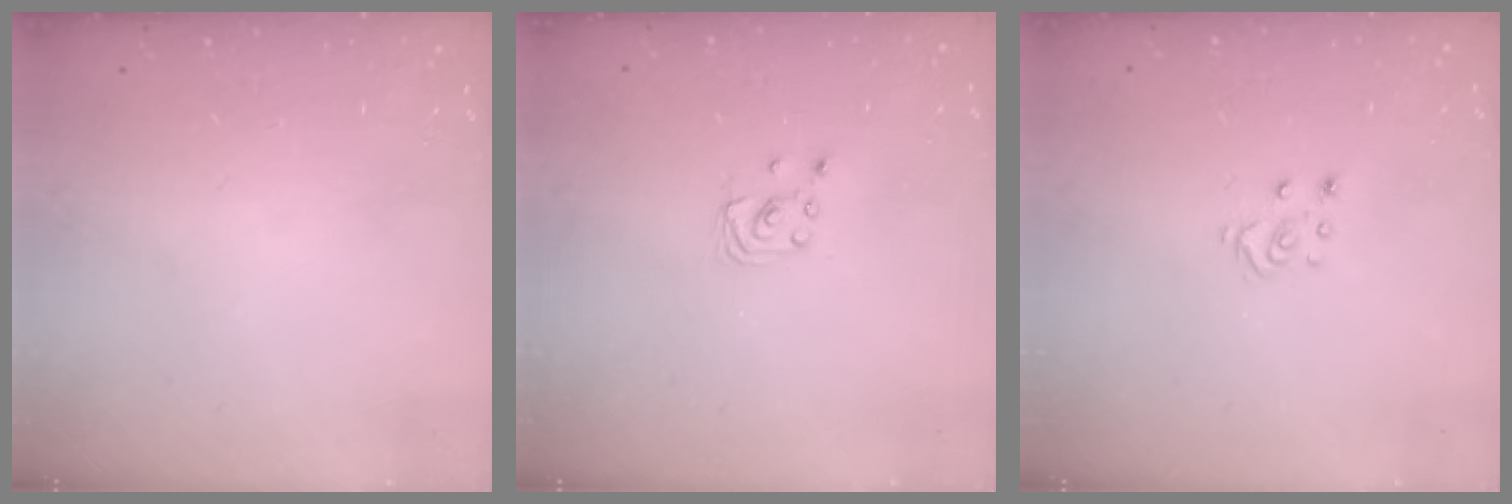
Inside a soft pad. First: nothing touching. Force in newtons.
{"total": 1.9, "press": 1.9, "slide": 0.1}
{"total": 3.9, "press": 3.9, "slide": 0.1}